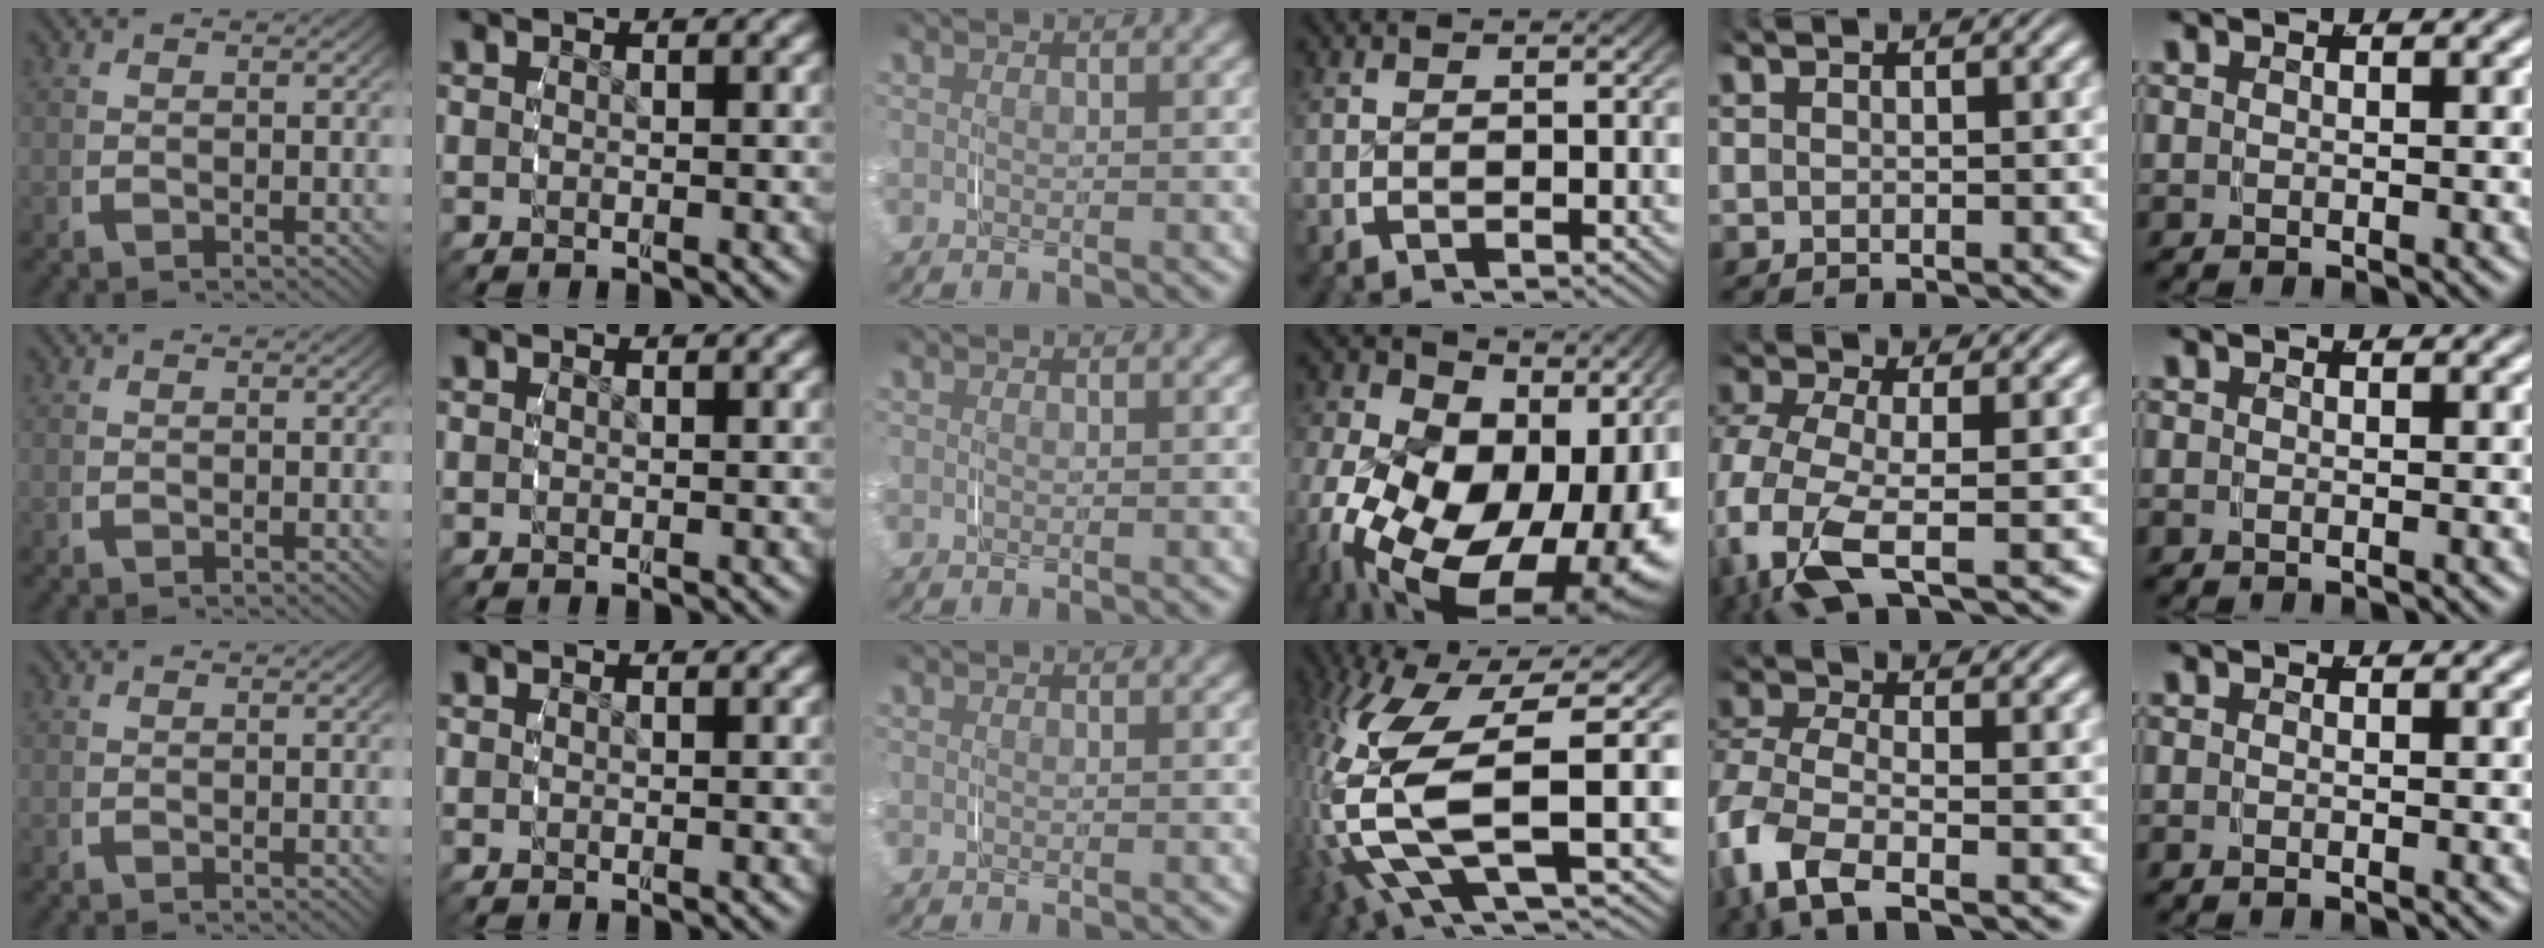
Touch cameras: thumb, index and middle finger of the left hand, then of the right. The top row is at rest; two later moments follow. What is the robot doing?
{"motion": "grasp_and_lifting", "object": "shoes"}